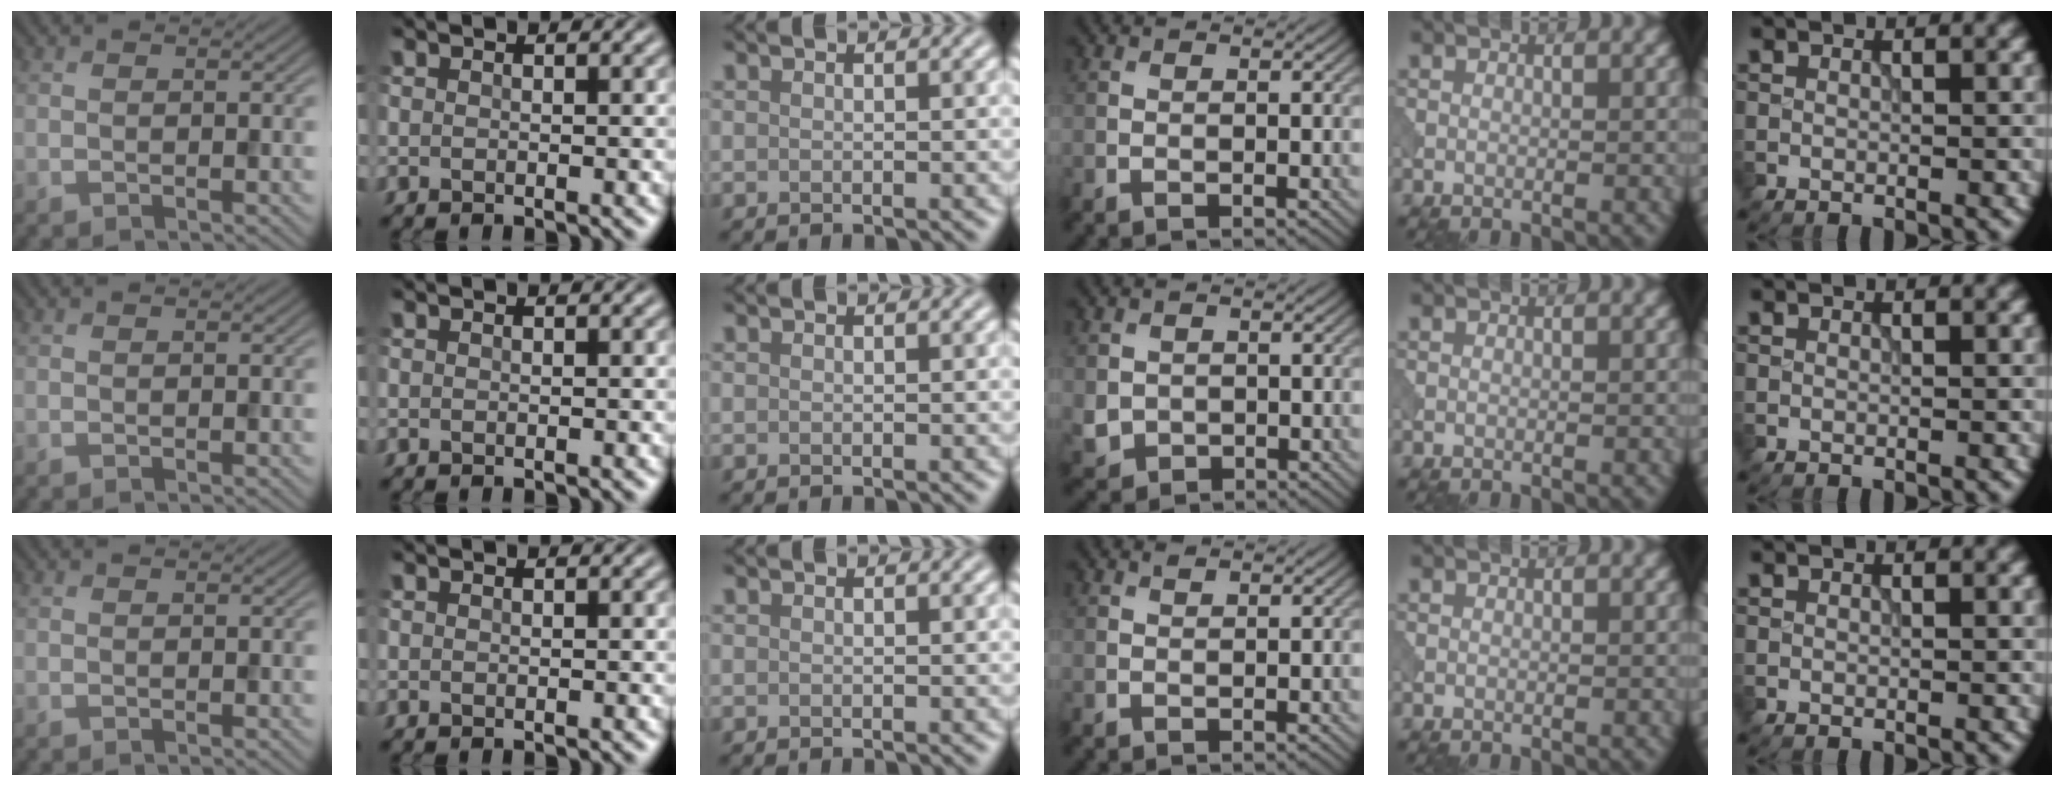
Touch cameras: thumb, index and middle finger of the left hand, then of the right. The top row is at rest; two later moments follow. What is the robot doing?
{"motion": "open", "object": "sandwich press"}